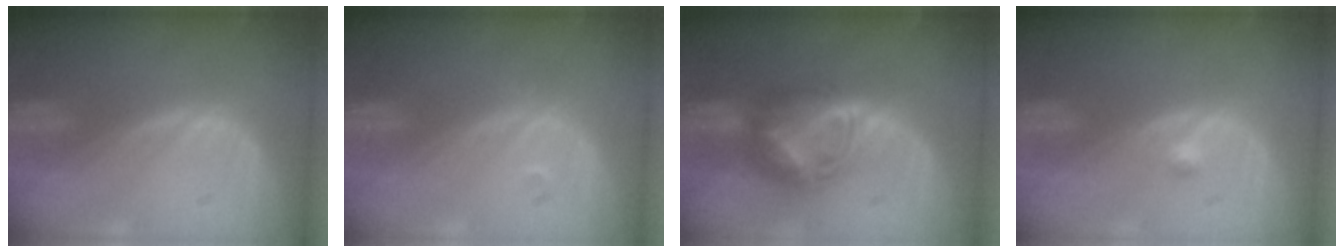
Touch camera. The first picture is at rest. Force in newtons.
{"total": 0.9, "press": 0.7, "slide": 0.5}
{"total": 7.7, "press": 6.6, "slide": 4.0}
{"total": 0.9, "press": 0.7, "slide": 0.6}